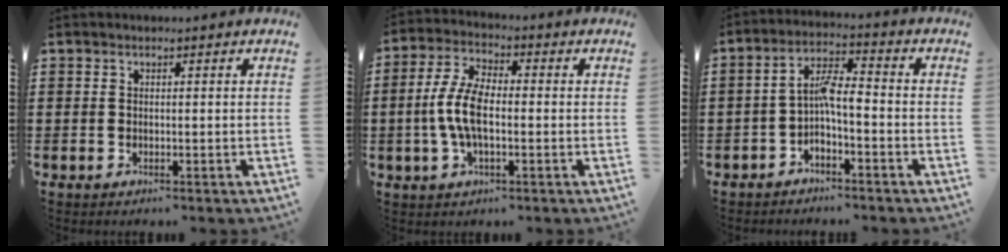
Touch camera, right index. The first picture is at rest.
{"total": 7.4, "force": [-1.0, 3.4, 6.5], "torque": [-0.156, -0.003, -0.028]}
{"total": 5.0, "force": [-1.4, 1.8, 4.5], "torque": [-0.094, 0.013, -0.031]}